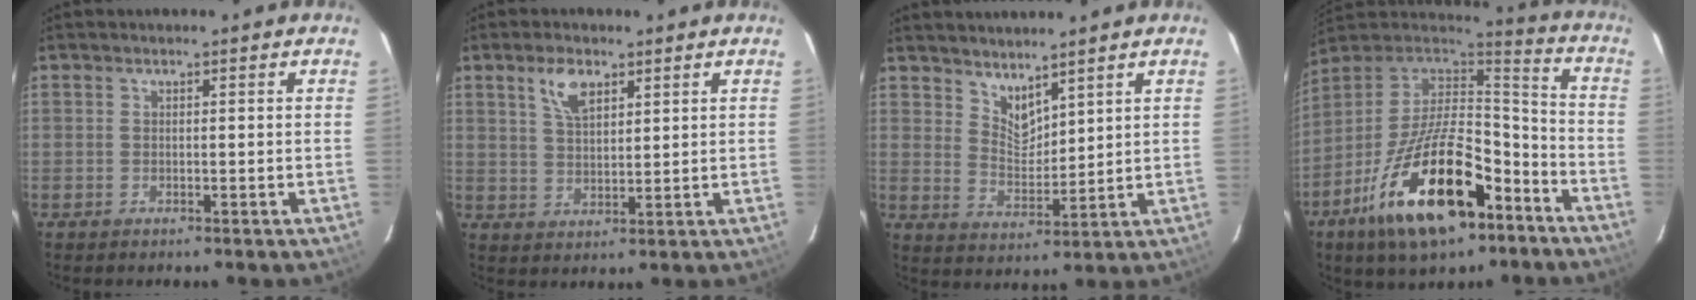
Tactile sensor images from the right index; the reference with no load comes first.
{"total": 5.6, "force": [3.2, 2.7, 3.8], "torque": [-0.070, 0.008, 0.062]}
{"total": 5.5, "force": [4.7, 2.0, 2.0], "torque": [-0.028, -0.005, 0.091]}
{"total": 24.4, "force": [-12.1, 11.0, 18.2], "torque": [-0.343, -0.013, -0.194]}